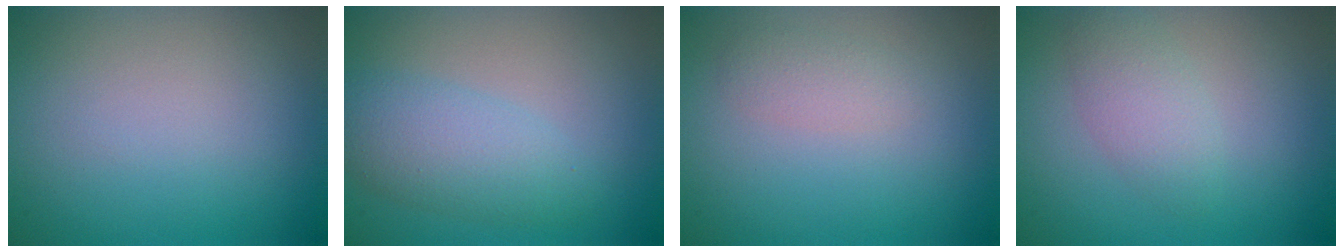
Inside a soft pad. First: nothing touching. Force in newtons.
{"total": 3.9, "press": 3.9, "slide": 0.1}
{"total": 1.5, "press": 1.5, "slide": 0.1}
{"total": 2.4, "press": 2.4, "slide": 0.1}